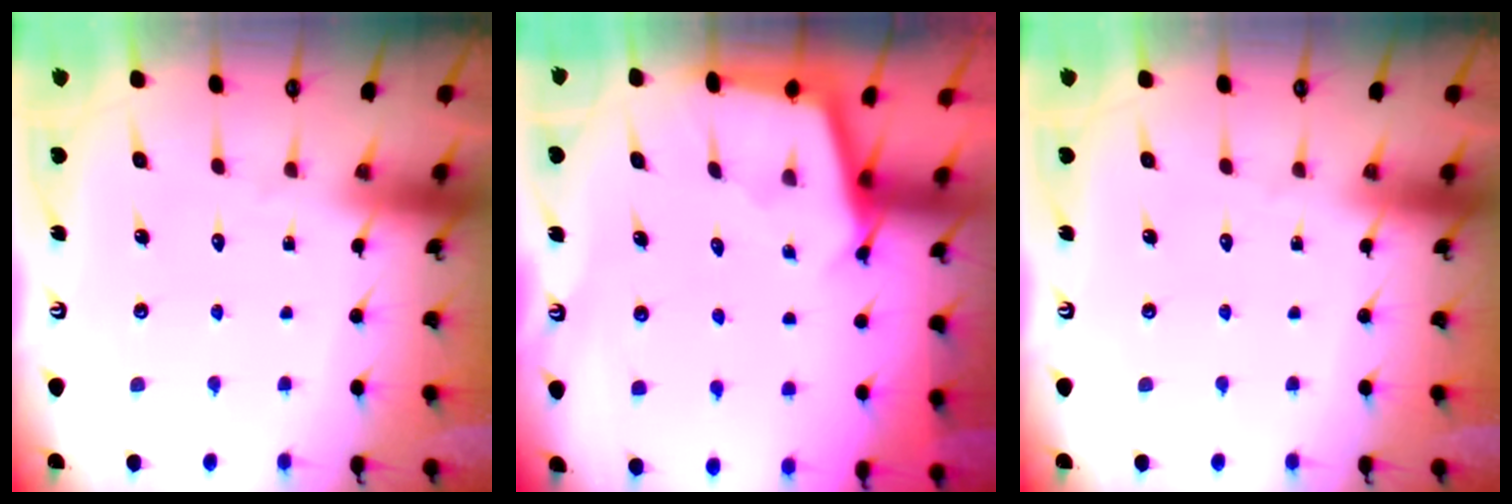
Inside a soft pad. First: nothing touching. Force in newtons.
{"total": 2.3, "press": 2.3, "slide": 0.2}
{"total": 0.0}